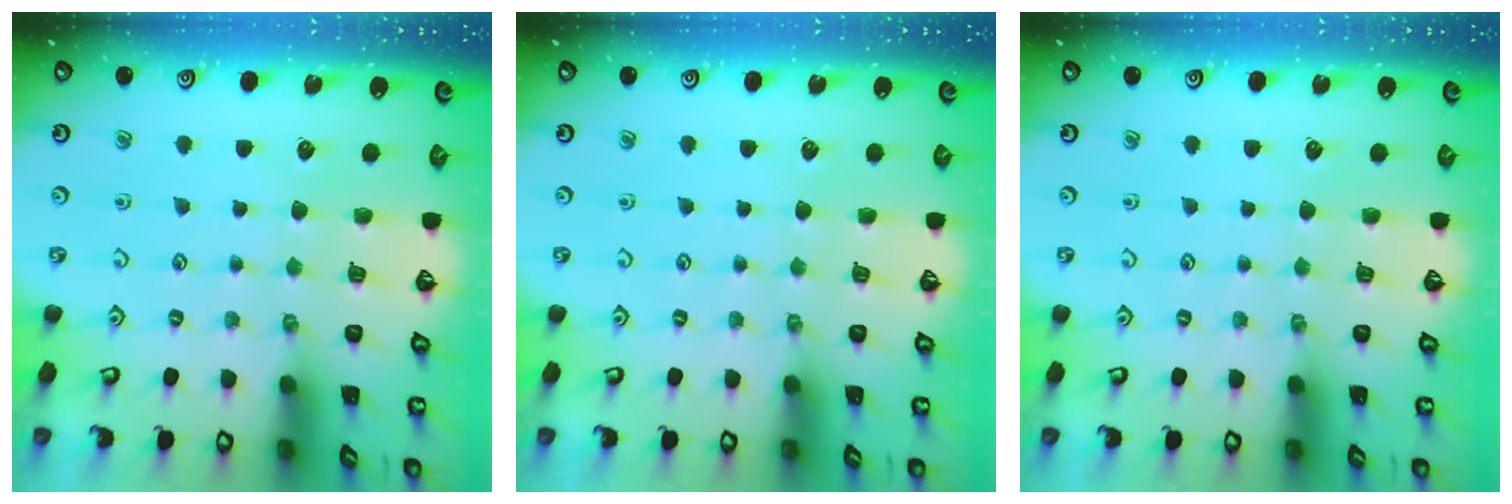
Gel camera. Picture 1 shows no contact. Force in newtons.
{"total": 0.0}
{"total": 0.0}